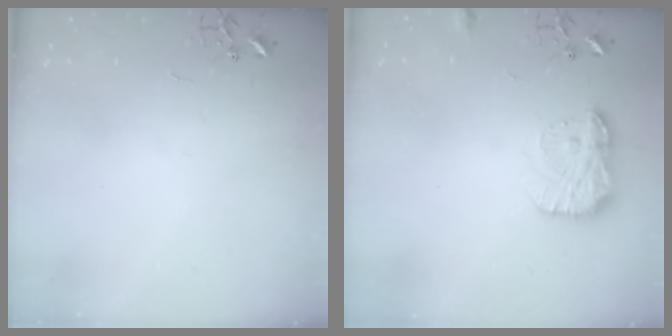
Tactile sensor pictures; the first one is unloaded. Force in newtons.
{"total": 14.1, "press": 14.1, "slide": 0.8}